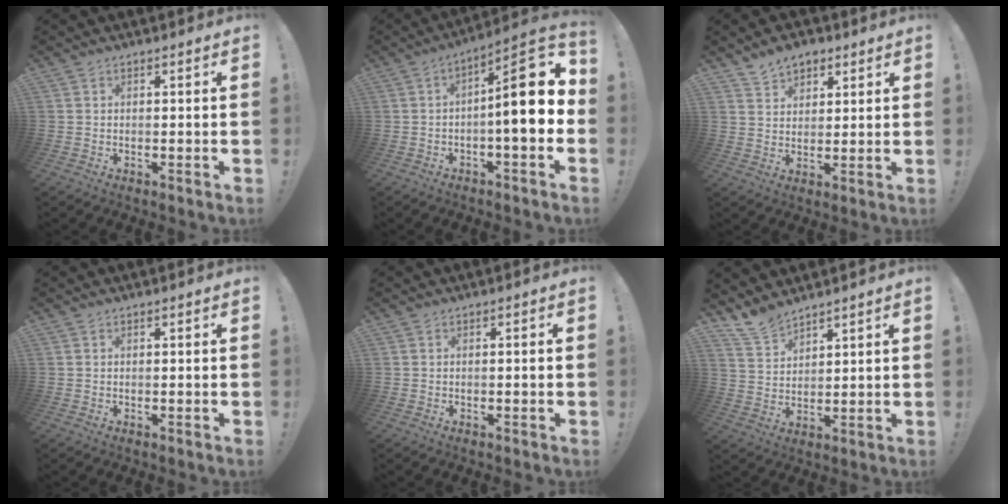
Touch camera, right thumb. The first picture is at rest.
{"total": 15.2, "force": [0.4, 4.2, 14.6], "torque": [-0.205, 0.000, 0.000]}
{"total": 6.7, "force": [4.8, 4.2, 1.8], "torque": [-0.028, -0.025, 0.092]}
{"total": 0.0}
{"total": 0.8, "force": [-0.5, -0.2, 0.6], "torque": [-0.020, 0.003, -0.008]}
{"total": 7.1, "force": [6.6, 2.1, 1.8], "torque": [-0.044, -0.042, 0.128]}